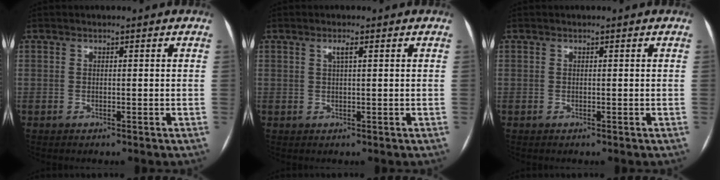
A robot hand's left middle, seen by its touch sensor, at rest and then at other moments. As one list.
[{"total": 1.4, "force": [0.6, 0.0, 1.2], "torque": [-0.024, 0.003, 0.011]}, {"total": 0.0}]